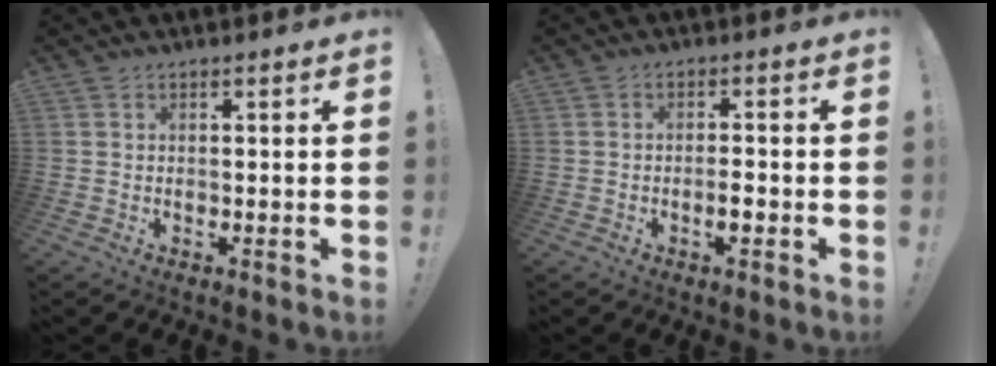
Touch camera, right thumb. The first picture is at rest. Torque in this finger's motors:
{"motor_torque": [1.26, 0.68, 0.13, -0.24, 0.02]}